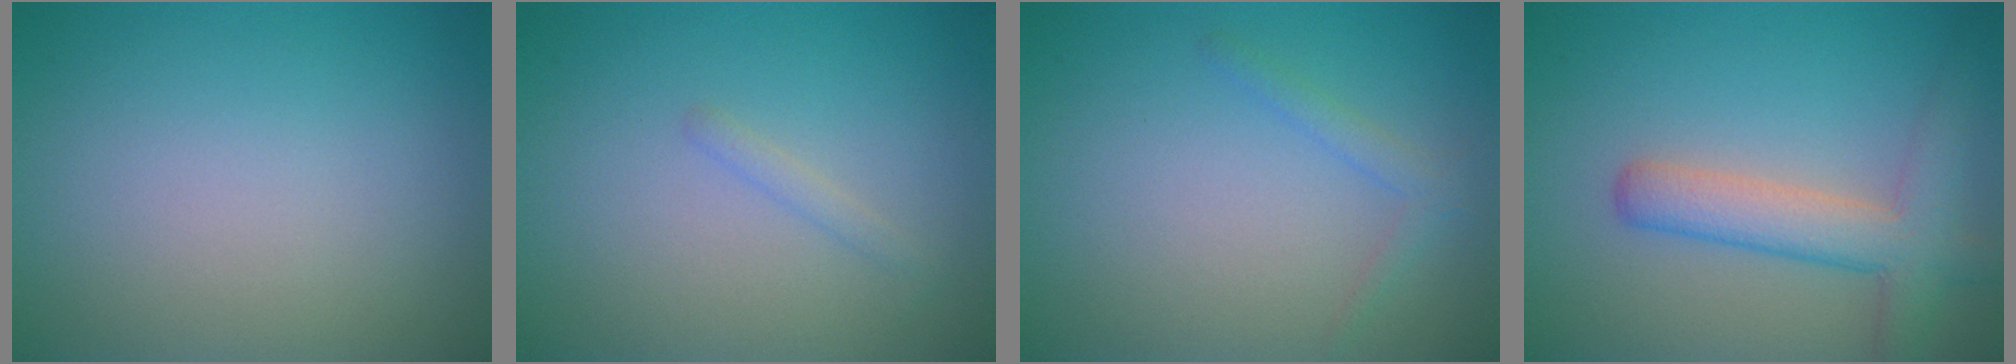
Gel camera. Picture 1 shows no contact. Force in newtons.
{"total": 0.9, "press": 0.9, "slide": 0.0}
{"total": 1.3, "press": 1.3, "slide": 0.1}
{"total": 3.8, "press": 3.8, "slide": 0.4}